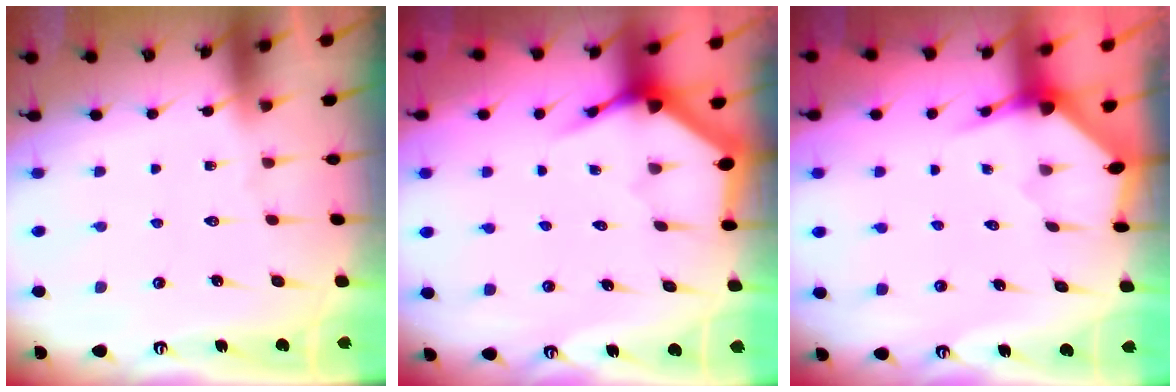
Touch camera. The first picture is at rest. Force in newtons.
{"total": 3.9, "press": 3.8, "slide": 0.4}
{"total": 3.3, "press": 3.3, "slide": 0.1}